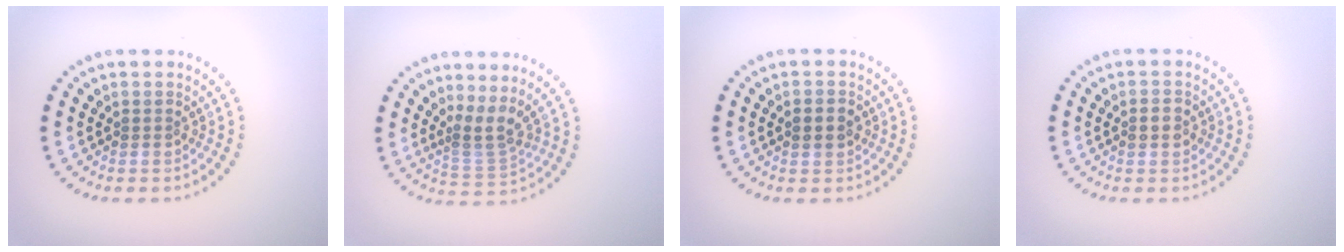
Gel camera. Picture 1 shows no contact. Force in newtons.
{"total": 2.8, "press": 1.8, "slide": 2.1}
{"total": 2.3, "press": 2.2, "slide": 0.2}
{"total": 1.2, "press": 1.2, "slide": 0.2}